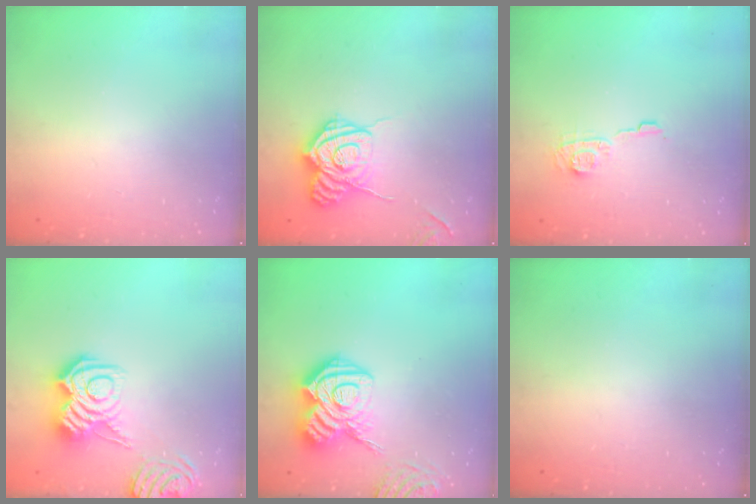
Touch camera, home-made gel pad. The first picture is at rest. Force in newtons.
{"total": 15.8, "press": 15.8, "slide": 0.8}
{"total": 6.8, "press": 6.8, "slide": 0.2}
{"total": 11.2, "press": 11.1, "slide": 0.8}
{"total": 18.1, "press": 18.1, "slide": 1.7}
{"total": 0.0}